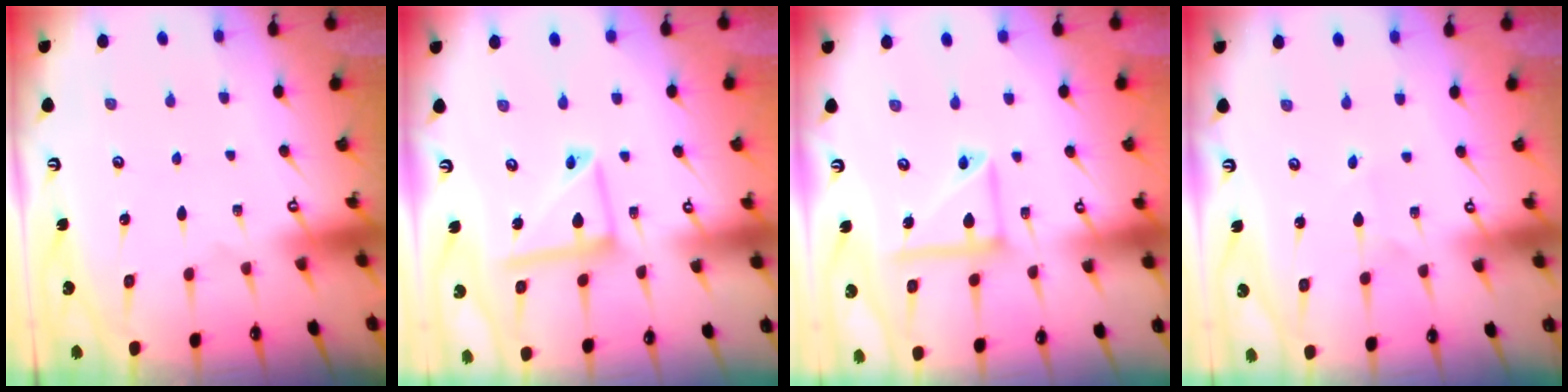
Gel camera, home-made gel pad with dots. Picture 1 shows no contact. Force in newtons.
{"total": 11.1, "press": 11.0, "slide": 1.0}
{"total": 12.5, "press": 12.5, "slide": 1.2}
{"total": 2.3, "press": 2.3, "slide": 0.2}